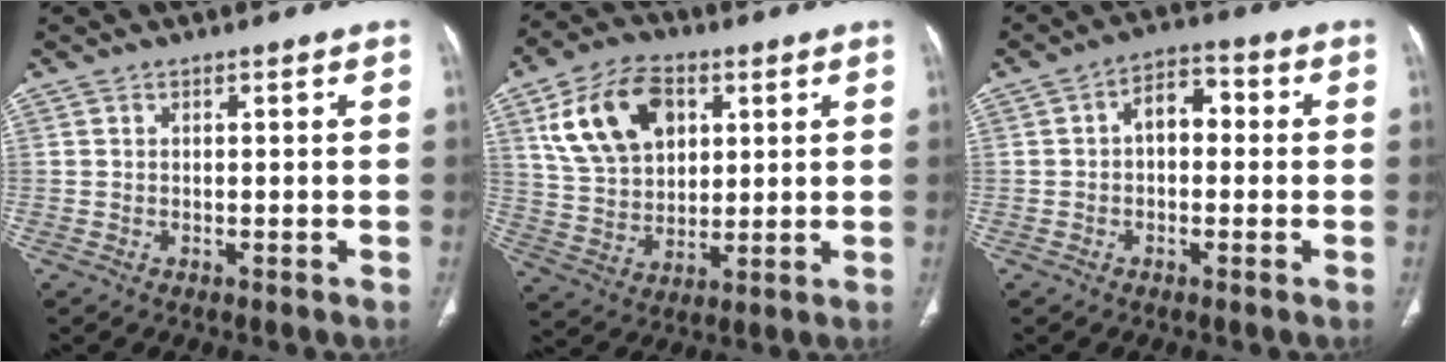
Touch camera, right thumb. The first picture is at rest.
{"total": 15.8, "force": [5.9, 10.6, 10.1], "torque": [-0.159, -0.007, 0.113]}
{"total": 6.2, "force": [0.1, 4.1, 4.6], "torque": [-0.048, 0.024, -0.012]}